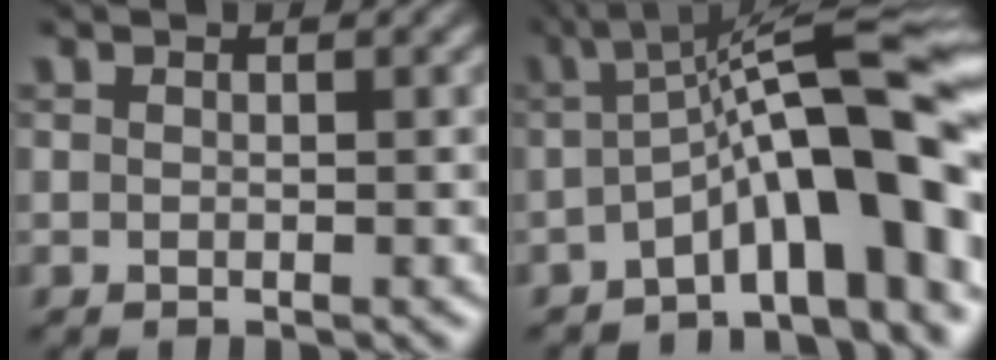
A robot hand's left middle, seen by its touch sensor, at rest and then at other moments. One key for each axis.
{"total": 11.8, "fx": -2.3, "fy": 2.6, "fz": 11.2, "tx": -0.152, "ty": 0.031, "tz": -0.041}